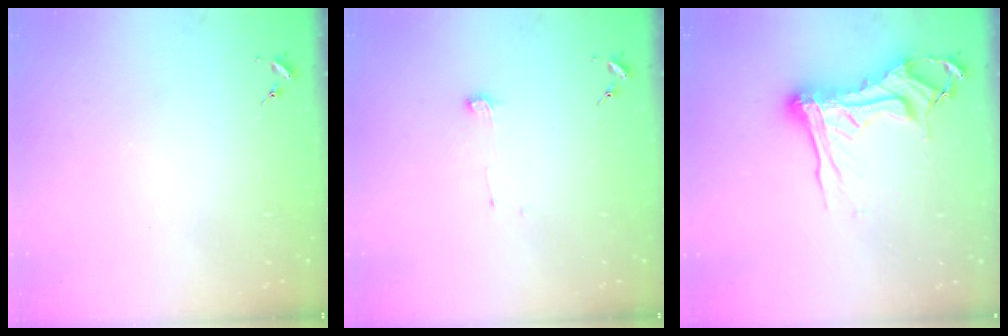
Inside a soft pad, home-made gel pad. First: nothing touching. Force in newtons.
{"total": 4.0, "press": 4.0, "slide": 0.4}
{"total": 15.9, "press": 15.8, "slide": 1.8}